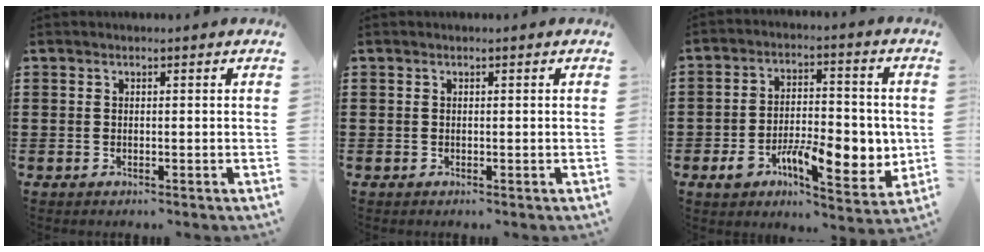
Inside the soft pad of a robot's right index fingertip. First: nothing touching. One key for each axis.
{"total": 0.0}
{"total": 11.6, "fx": -3.4, "fy": 5.7, "fz": 9.5, "tx": -0.155, "ty": 0.005, "tz": -0.054}